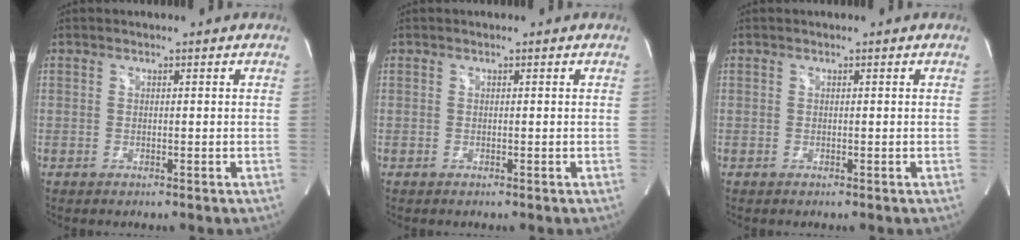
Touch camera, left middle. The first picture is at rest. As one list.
[{"total": 0.0}, {"total": 0.0}]